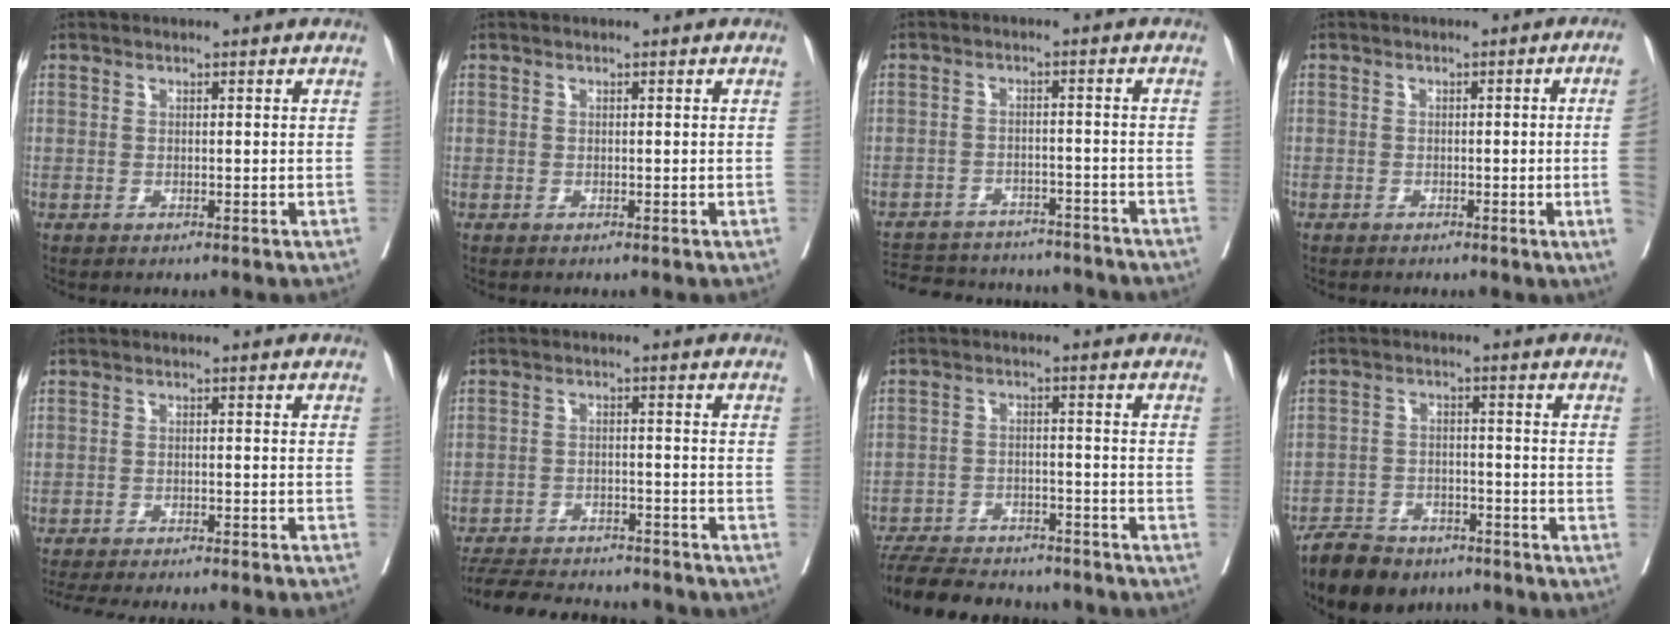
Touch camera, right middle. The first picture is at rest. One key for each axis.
{"total": 0.0}
{"total": 19.3, "fx": -17.4, "fy": 5.7, "fz": 6.1, "tx": -0.157, "ty": -0.008, "tz": -0.230}
{"total": 4.8, "fx": -0.8, "fy": -1.6, "fz": 4.4, "tx": -0.047, "ty": -0.009, "tz": -0.012}
{"total": 18.7, "fx": -17.0, "fy": 1.3, "fz": 7.6, "tx": -0.134, "ty": -0.036, "tz": -0.224}
{"total": 19.0, "fx": -17.2, "fy": 4.1, "fz": 6.8, "tx": -0.158, "ty": -0.016, "tz": -0.237}
{"total": 20.3, "fx": -18.1, "fy": 5.0, "fz": 7.6, "tx": -0.173, "ty": -0.019, "tz": -0.253}
{"total": 9.8, "fx": -8.0, "fy": 4.5, "fz": 3.4, "tx": -0.062, "ty": -0.003, "tz": -0.127}